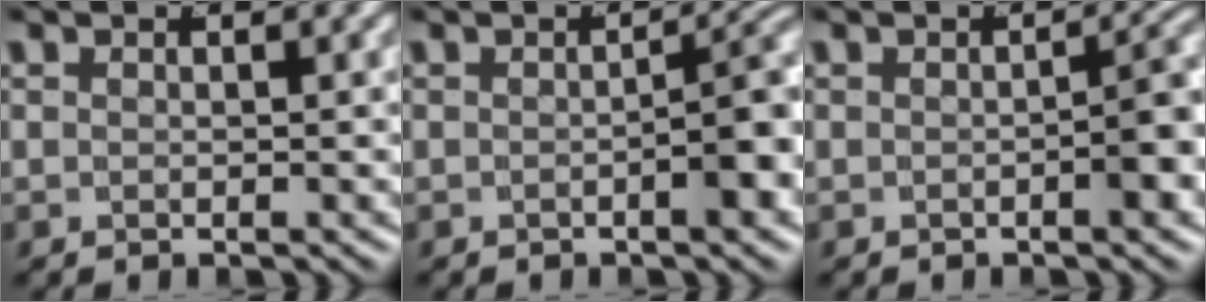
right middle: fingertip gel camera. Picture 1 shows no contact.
{"total": 4.0, "force": [-1.3, 1.1, 3.6], "torque": [-0.034, 0.005, -0.022]}
{"total": 2.8, "force": [-1.1, 0.6, 2.5], "torque": [-0.028, 0.003, -0.017]}